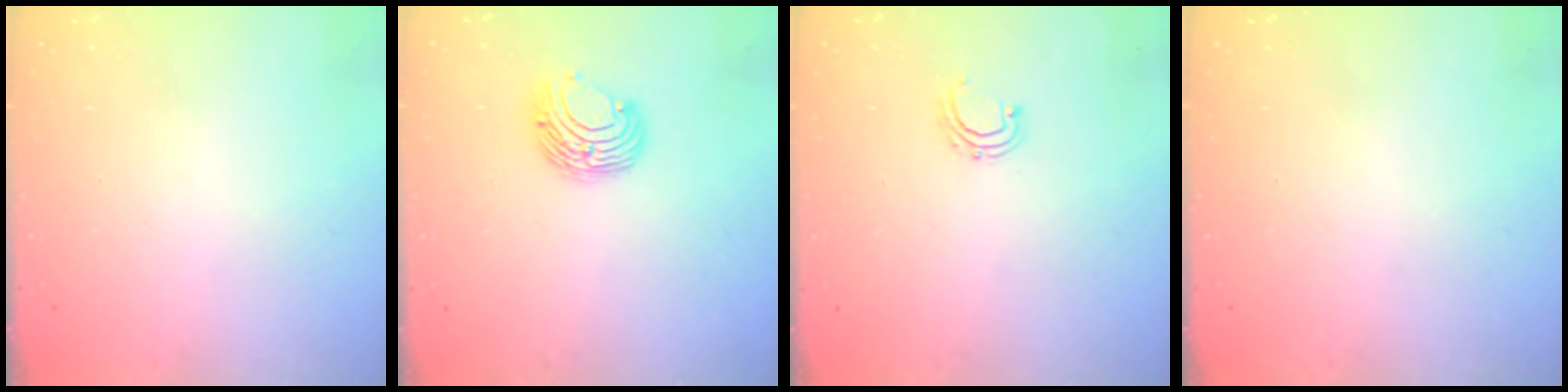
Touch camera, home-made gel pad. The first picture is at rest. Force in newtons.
{"total": 8.2, "press": 8.2, "slide": 0.6}
{"total": 4.4, "press": 4.3, "slide": 0.6}
{"total": 0.0}